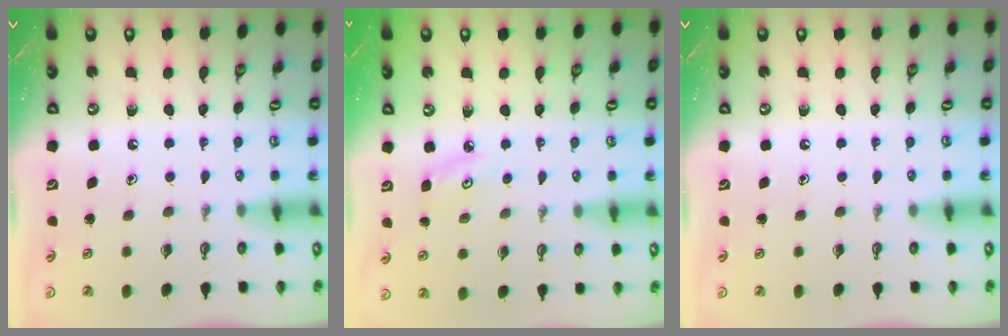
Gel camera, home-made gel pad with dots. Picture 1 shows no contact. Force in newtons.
{"total": 4.3, "press": 4.3, "slide": 0.6}
{"total": 0.0}